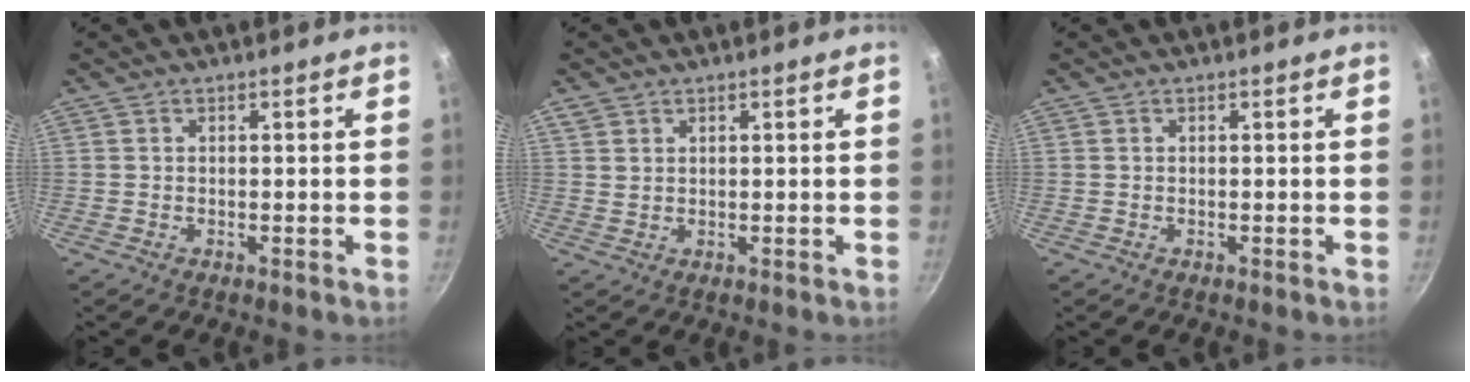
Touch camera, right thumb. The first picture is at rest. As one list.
[{"total": 1.9, "force": [1.2, 1.3, 0.6], "torque": [-0.006, -0.002, 0.022]}, {"total": 0.0}]